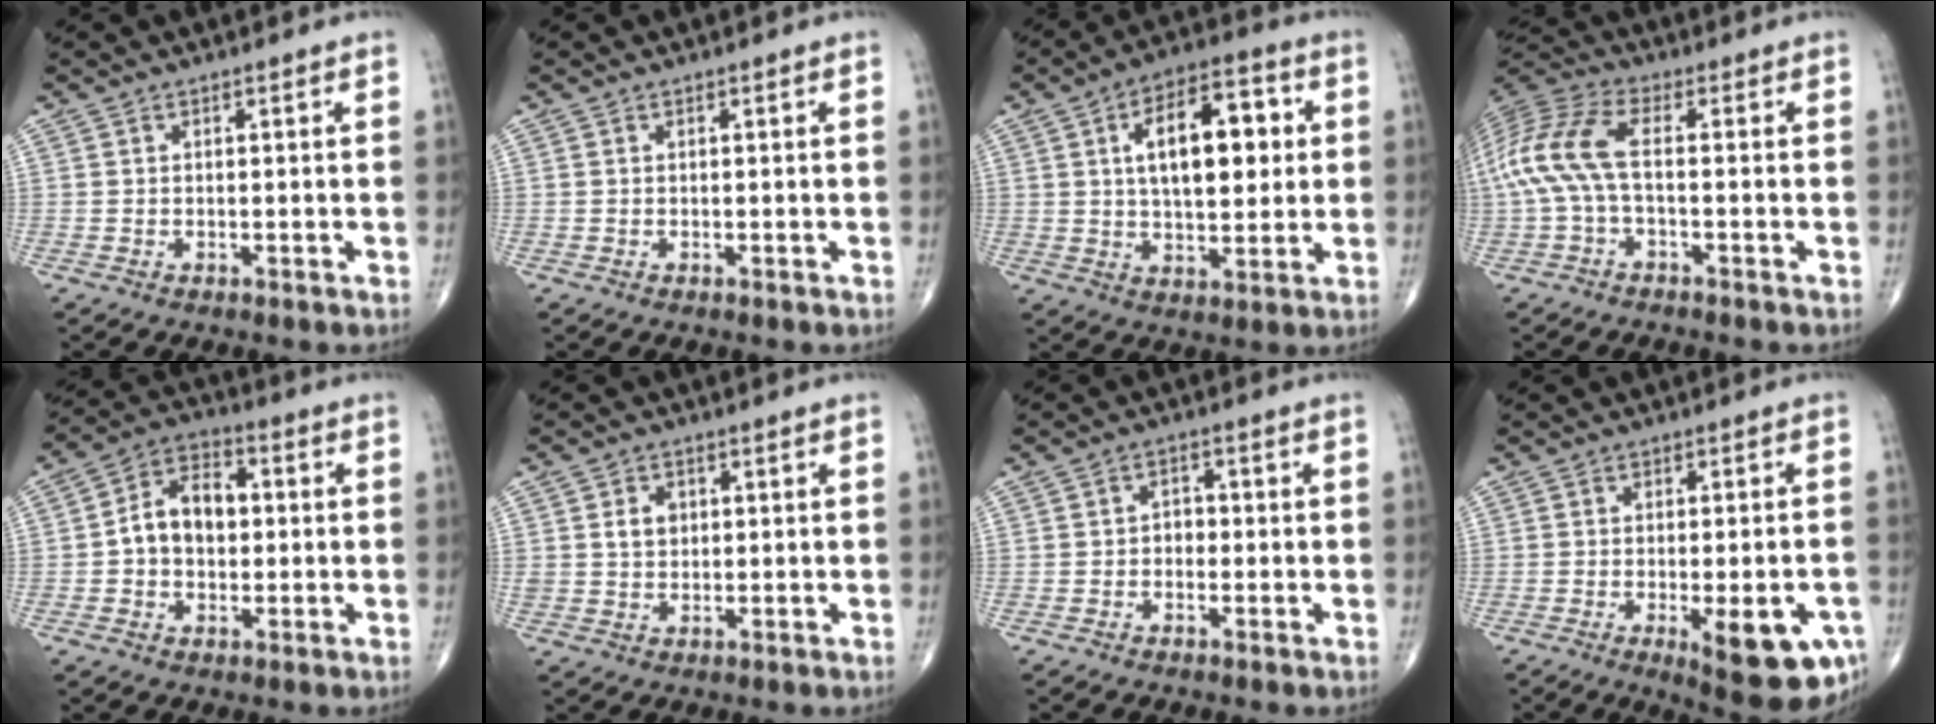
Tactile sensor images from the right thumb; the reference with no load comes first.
{"total": 0.0}
{"total": 15.6, "force": [3.1, 7.9, 13.2], "torque": [-0.178, 0.011, 0.048]}
{"total": 10.8, "force": [-0.8, 4.1, 9.9], "torque": [-0.239, 0.034, -0.024]}
{"total": 10.1, "force": [0.2, 7.1, 7.2], "torque": [-0.100, 0.027, -0.004]}
{"total": 3.8, "force": [1.0, 3.0, 2.1], "torque": [-0.020, -0.003, 0.018]}
{"total": 2.5, "force": [-0.4, 2.0, 1.5], "torque": [-0.007, 0.012, -0.013]}
{"total": 13.1, "force": [-5.0, 4.3, 11.3], "torque": [-0.120, 0.002, -0.052]}